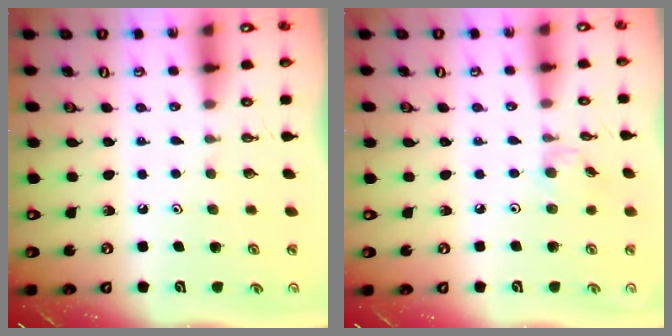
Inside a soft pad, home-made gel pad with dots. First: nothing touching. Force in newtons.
{"total": 1.9, "press": 1.9, "slide": 0.4}